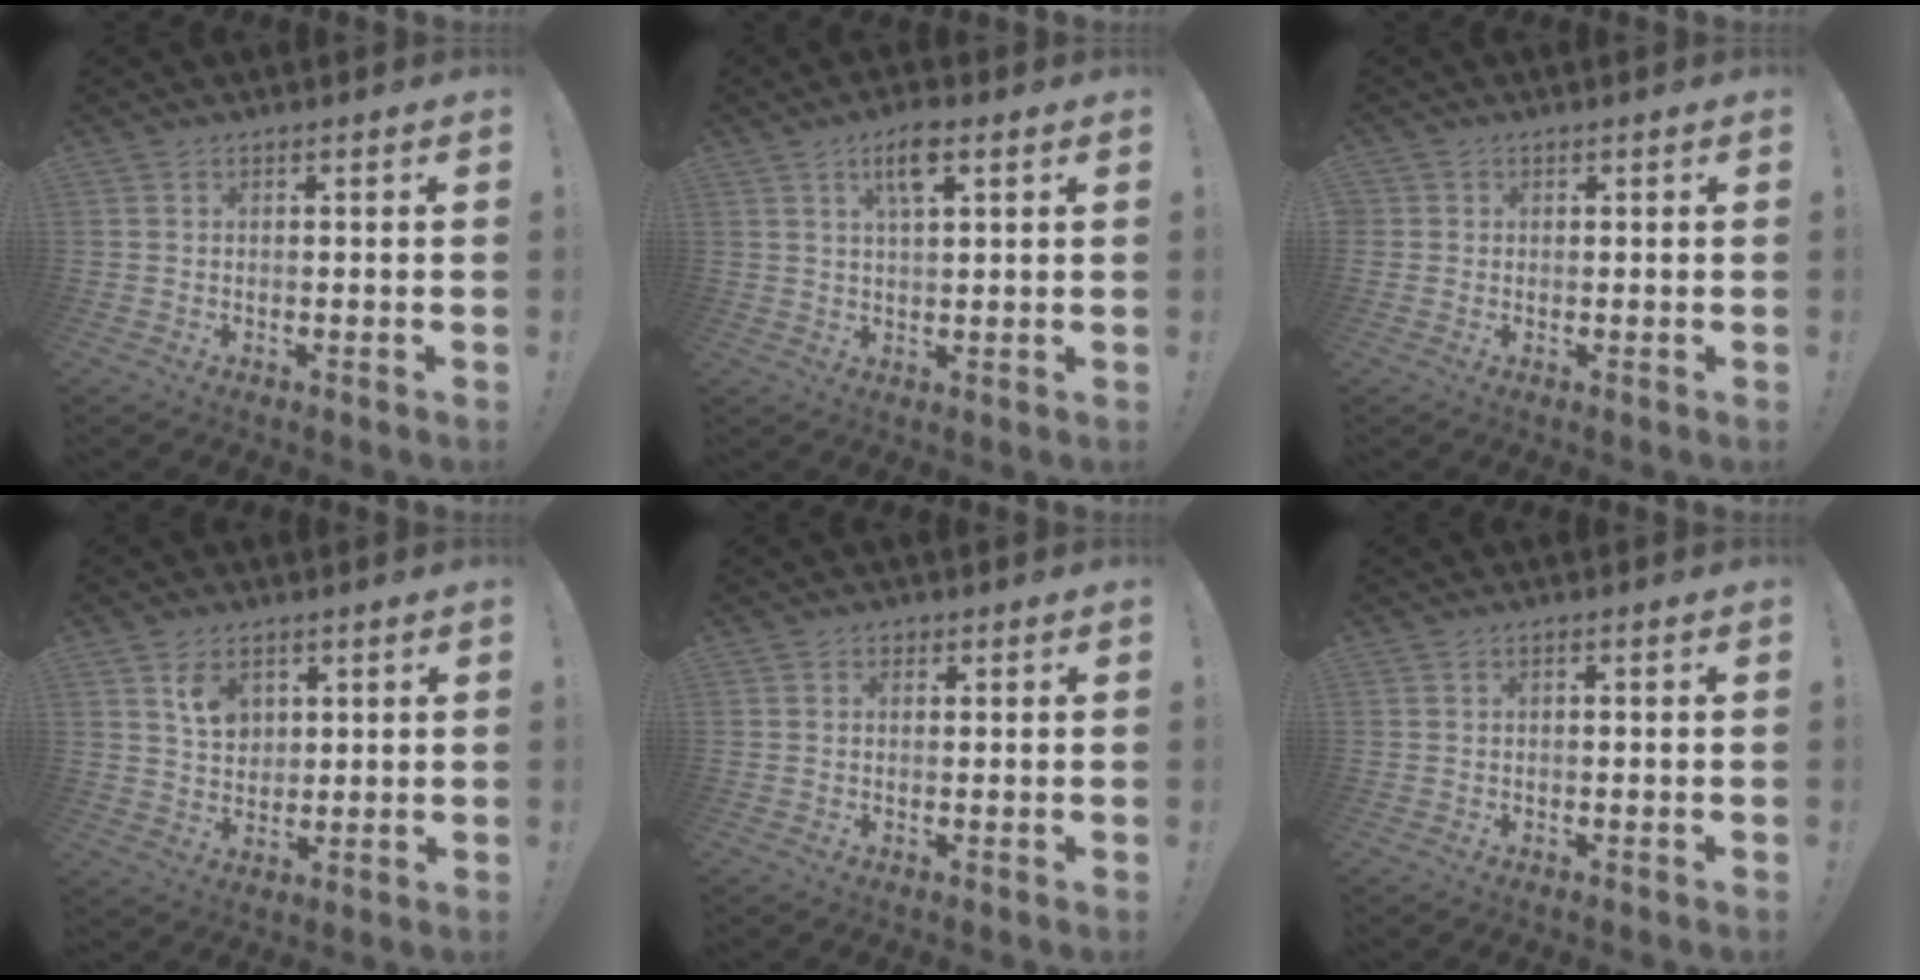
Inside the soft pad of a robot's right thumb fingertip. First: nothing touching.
{"total": 7.0, "force": [3.5, 2.3, 5.7], "torque": [-0.100, 0.000, 0.056]}
{"total": 1.0, "force": [0.1, 1.0, 0.0], "torque": [-0.008, 0.004, 0.004]}
{"total": 7.1, "force": [3.6, 5.1, 3.3], "torque": [-0.037, -0.019, 0.064]}
{"total": 1.1, "force": [0.5, 0.9, 0.4], "torque": [-0.002, -0.001, 0.008]}
{"total": 0.6, "force": [-0.5, 0.1, 0.3], "torque": [-0.014, 0.003, -0.007]}